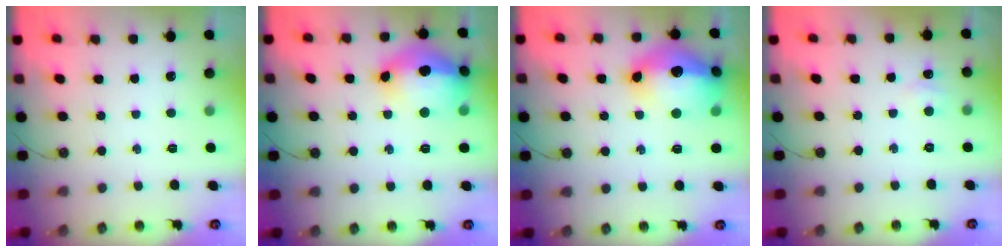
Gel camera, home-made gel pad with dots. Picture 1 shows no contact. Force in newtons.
{"total": 19.0, "press": 18.9, "slide": 1.7}
{"total": 19.8, "press": 19.7, "slide": 1.8}
{"total": 5.5, "press": 5.4, "slide": 0.8}